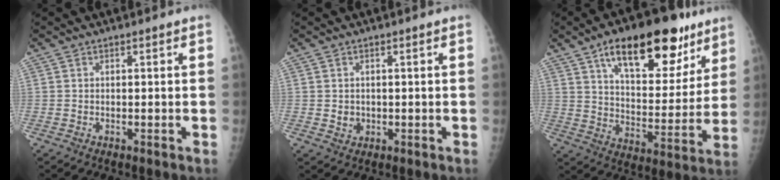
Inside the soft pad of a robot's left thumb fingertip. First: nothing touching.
{"total": 1.9, "force": [0.0, 1.7, 0.8], "torque": [-0.004, 0.000, 0.007]}
{"total": 22.8, "force": [13.2, 10.2, 15.4], "torque": [-0.183, -0.039, 0.209]}